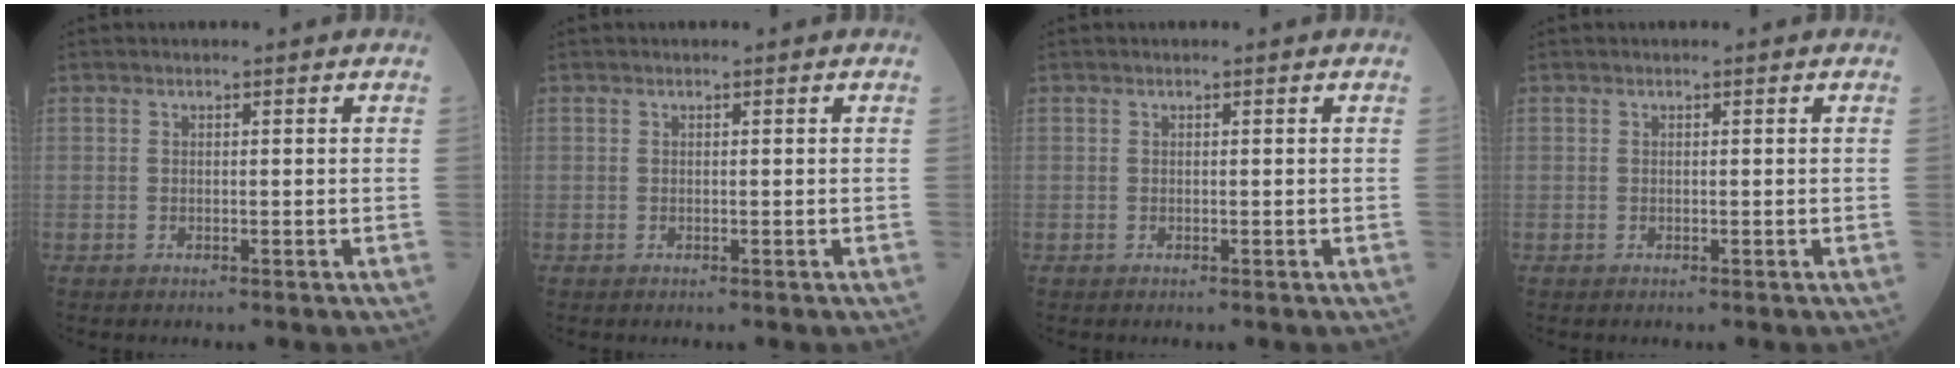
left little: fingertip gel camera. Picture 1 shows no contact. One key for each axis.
{"total": 0.0}
{"total": 0.0}
{"total": 0.0}